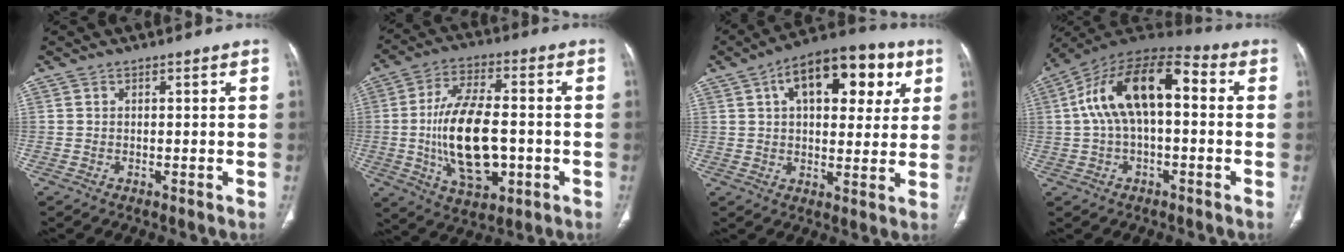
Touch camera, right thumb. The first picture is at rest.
{"total": 17.5, "force": [-2.1, 8.7, 15.0], "torque": [-0.263, 0.008, -0.029]}
{"total": 18.4, "force": [6.8, 9.6, 14.1], "torque": [-0.161, 0.008, 0.095]}
{"total": 17.1, "force": [1.9, 8.5, 14.7], "torque": [-0.255, 0.051, 0.024]}